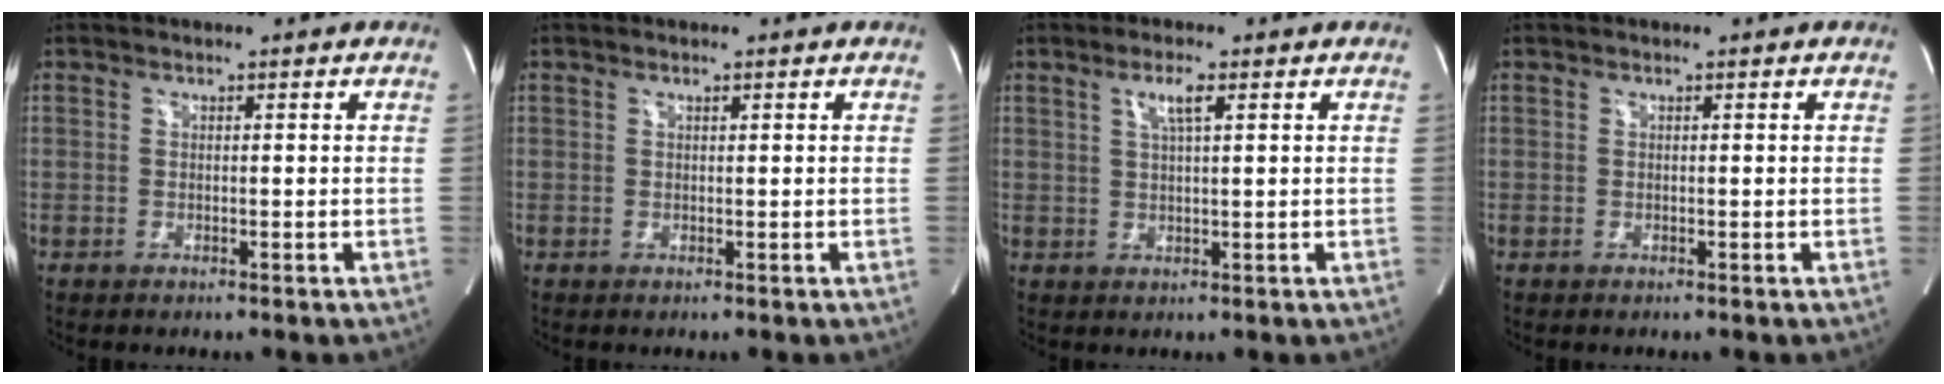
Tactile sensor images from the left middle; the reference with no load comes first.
{"total": 0.0}
{"total": 3.1, "force": [1.4, 0.2, 2.7], "torque": [-0.053, 0.000, 0.026]}
{"total": 0.0}